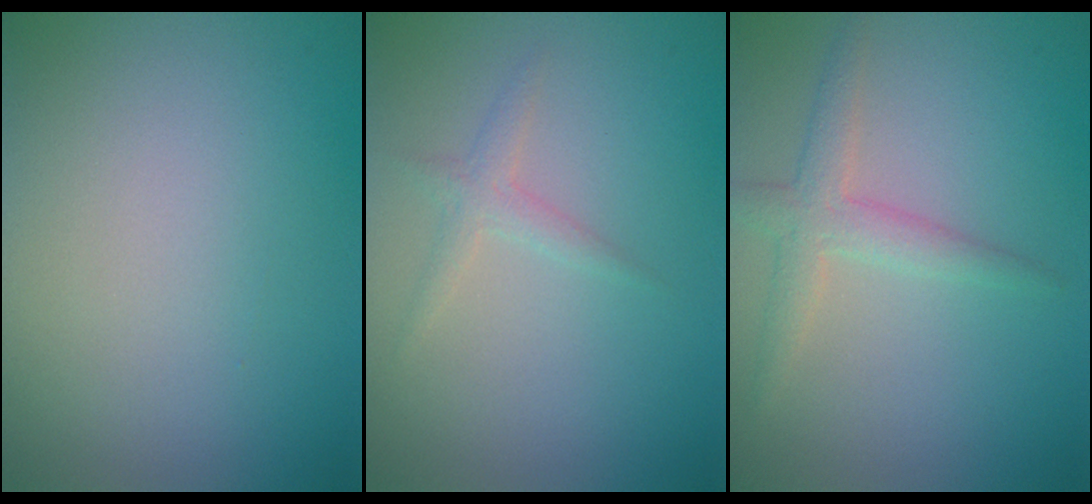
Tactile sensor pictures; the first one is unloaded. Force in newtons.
{"total": 1.4, "press": 1.4, "slide": 0.0}
{"total": 2.6, "press": 2.5, "slide": 0.1}